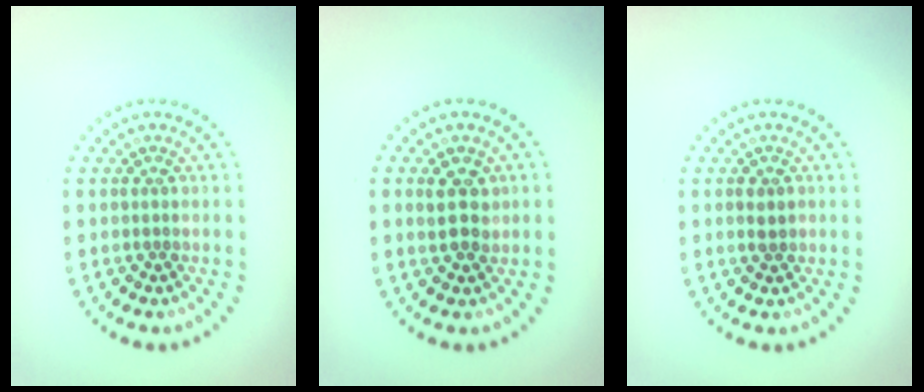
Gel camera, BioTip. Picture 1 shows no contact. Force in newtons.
{"total": 2.6, "press": 2.6, "slide": 0.4}
{"total": 1.2, "press": 1.2, "slide": 0.1}